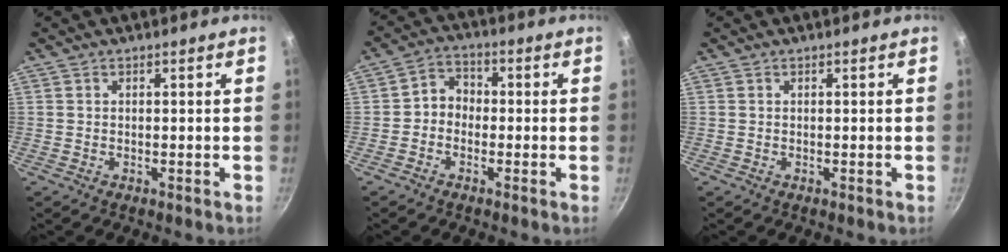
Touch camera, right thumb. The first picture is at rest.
{"total": 4.5, "force": [-1.0, 3.8, 2.3], "torque": [-0.016, 0.020, -0.032]}
{"total": 0.0}